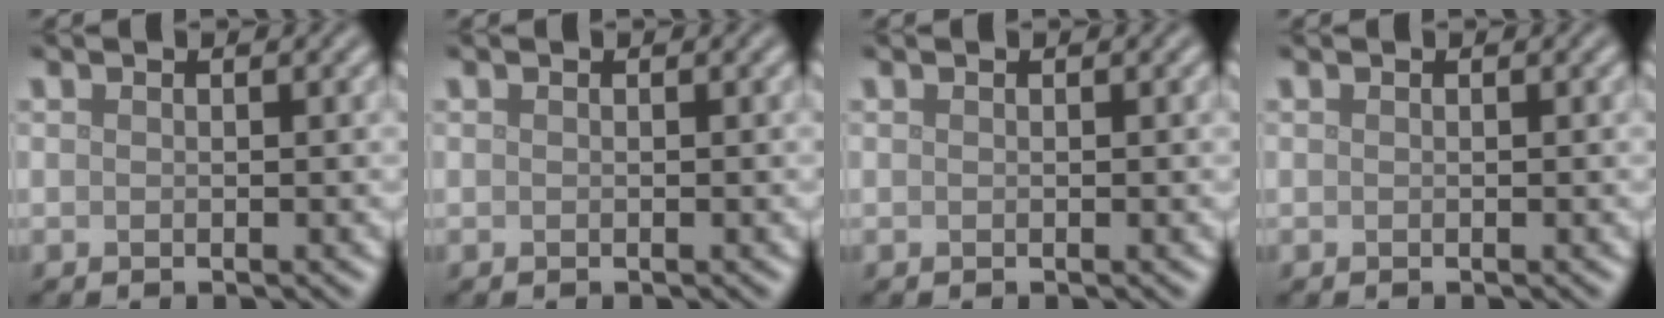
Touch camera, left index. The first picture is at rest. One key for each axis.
{"total": 0.0}
{"total": 0.0}
{"total": 0.0}